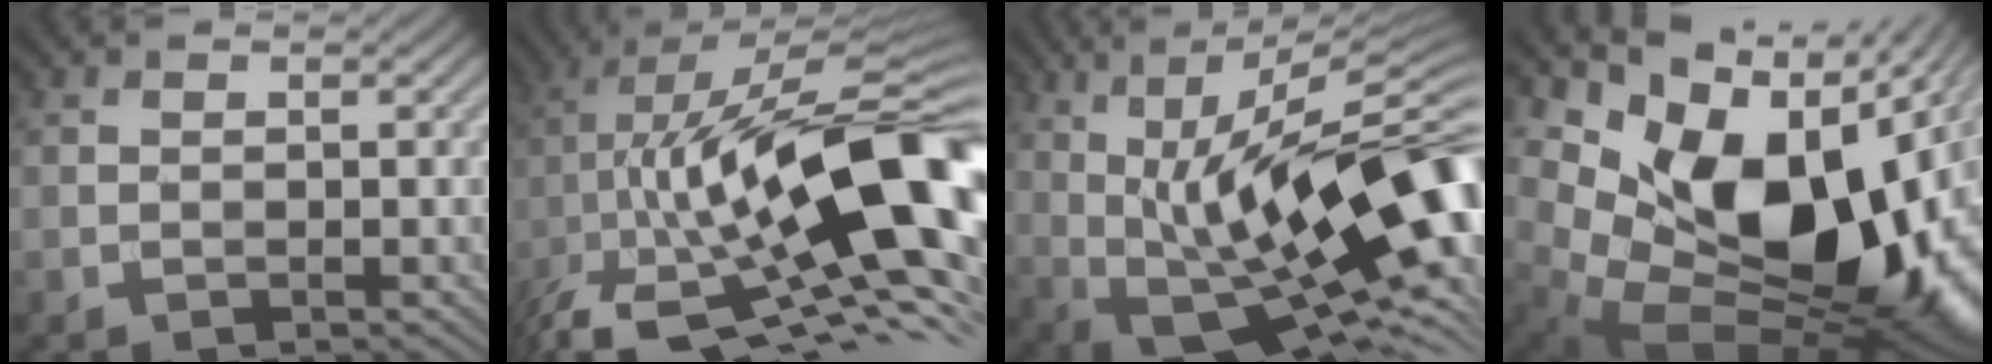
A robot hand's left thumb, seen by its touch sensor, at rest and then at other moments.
{"total": 21.2, "force": [-2.8, 9.0, 18.9], "torque": [-0.330, 0.002, -0.055]}
{"total": 18.7, "force": [0.5, 6.0, 17.7], "torque": [-0.286, 0.010, 0.020]}
{"total": 18.6, "force": [1.1, 13.1, 13.1], "torque": [-0.216, -0.032, 0.062]}